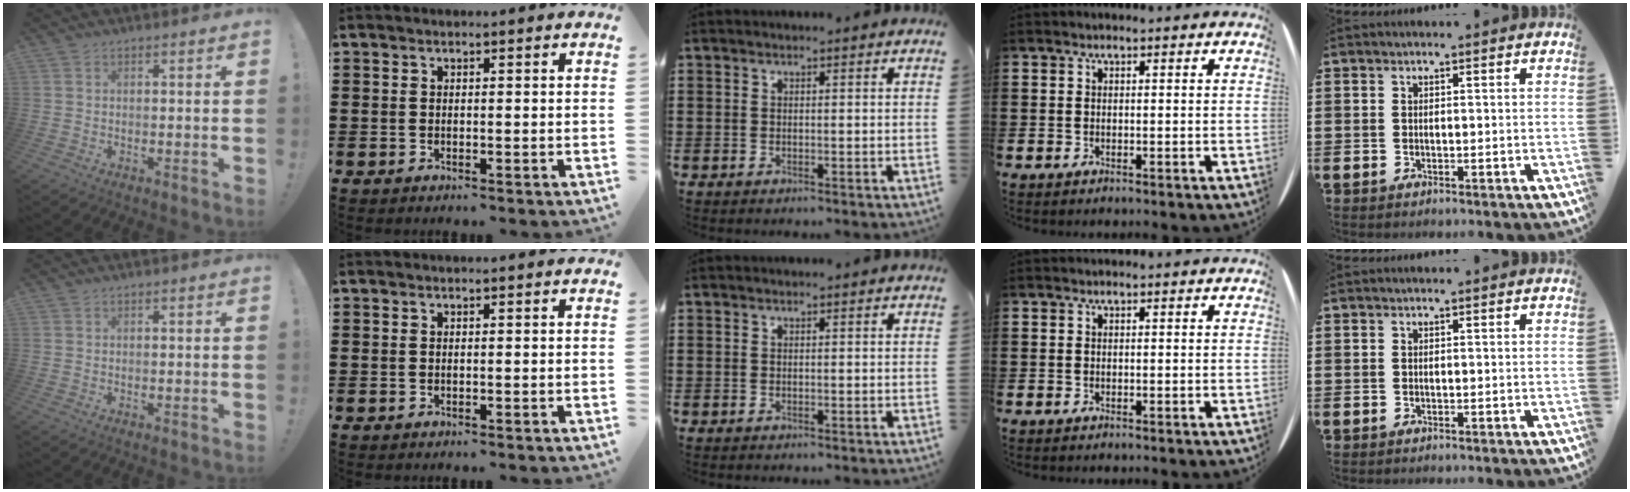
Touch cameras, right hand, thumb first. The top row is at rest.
{}